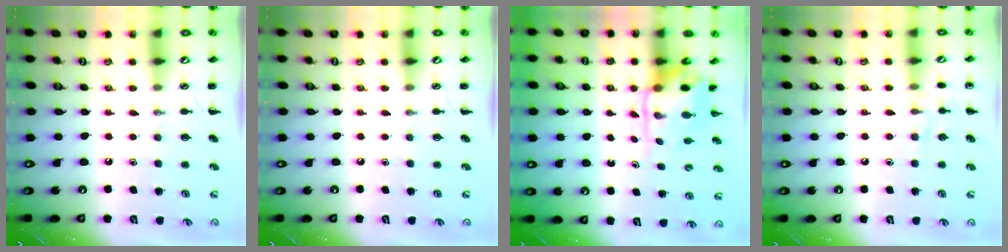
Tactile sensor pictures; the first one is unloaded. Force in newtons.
{"total": 0.0}
{"total": 3.9, "press": 3.8, "slide": 0.8}
{"total": 7.7, "press": 7.4, "slide": 2.0}